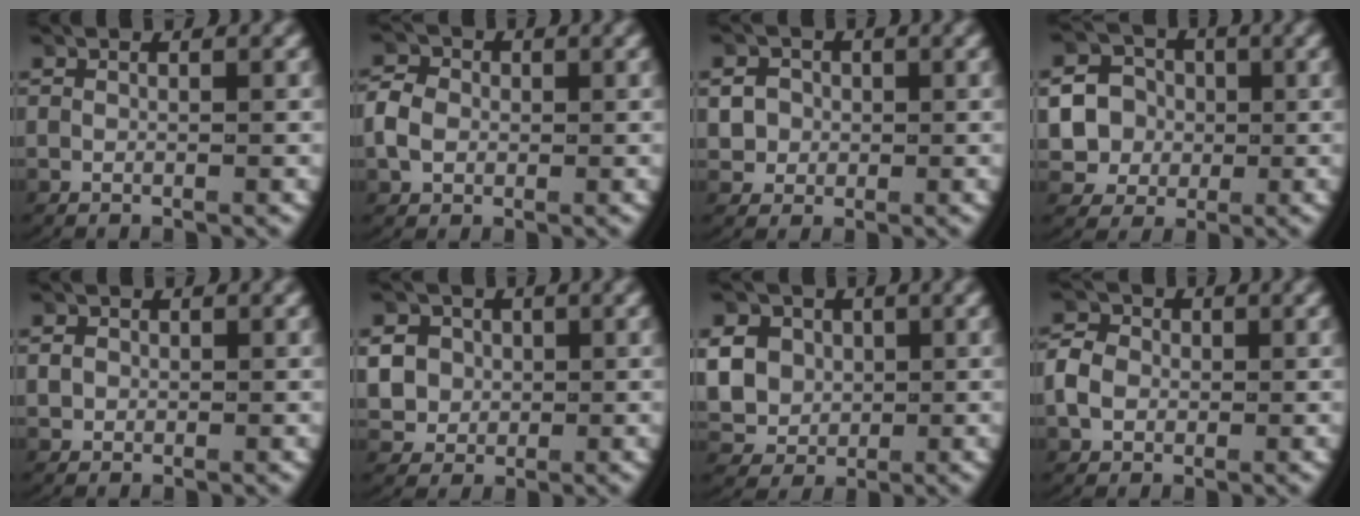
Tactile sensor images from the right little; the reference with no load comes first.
{"total": 2.7, "force": [-0.1, 2.4, 1.3], "torque": [-0.031, 0.005, -0.004]}
{"total": 3.9, "force": [0.3, 3.6, 1.5], "torque": [-0.034, -0.004, 0.005]}
{"total": 9.9, "force": [-0.8, 9.4, 2.9], "torque": [-0.095, -0.023, -0.022]}
{"total": 1.1, "force": [0.1, 1.0, 0.4], "torque": [-0.013, 0.001, 0.004]}
{"total": 5.5, "force": [0.4, 5.1, 2.1], "torque": [-0.053, -0.010, 0.009]}
{"total": 7.9, "force": [0.3, 7.3, 3.0], "torque": [-0.082, -0.017, 0.006]}
{"total": 2.9, "force": [-0.2, 2.5, 1.3], "torque": [-0.030, 0.006, -0.006]}